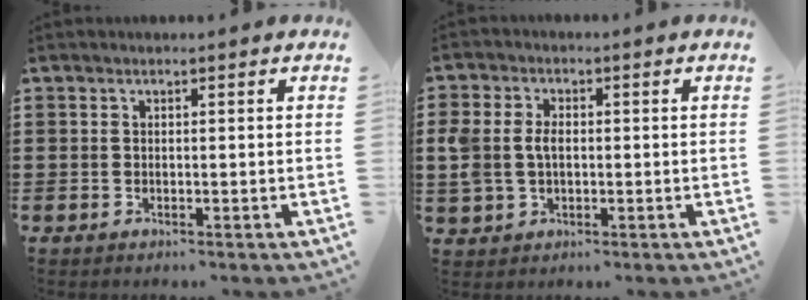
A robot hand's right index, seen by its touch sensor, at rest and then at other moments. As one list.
[{"total": 4.4, "force": [0.0, 3.2, 3.0], "torque": [-0.087, 0.004, -0.008]}]